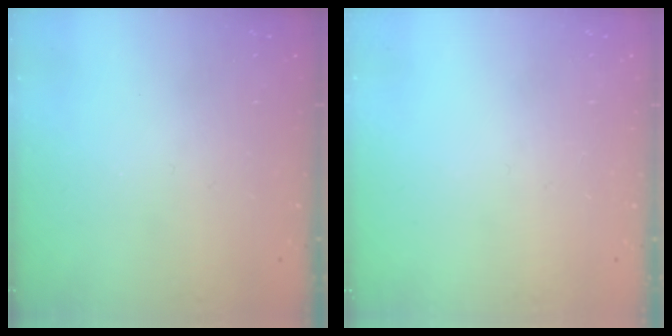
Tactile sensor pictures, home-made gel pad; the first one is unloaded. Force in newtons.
{"total": 0.0}